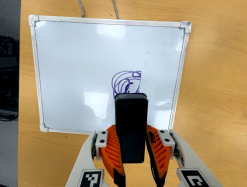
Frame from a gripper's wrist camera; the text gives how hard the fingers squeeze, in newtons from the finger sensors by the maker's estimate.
{"total": 9.5, "left": 7.3, "right": 11.7}